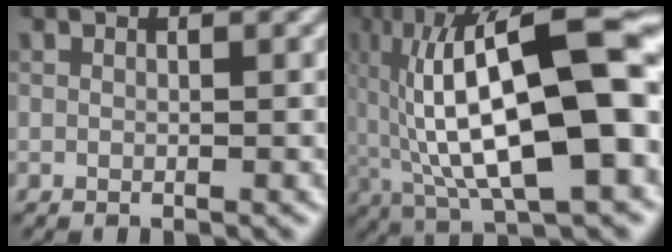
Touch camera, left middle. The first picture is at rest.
{"total": 16.6, "force": [1.2, 5.5, 15.7], "torque": [-0.241, 0.029, 0.013]}